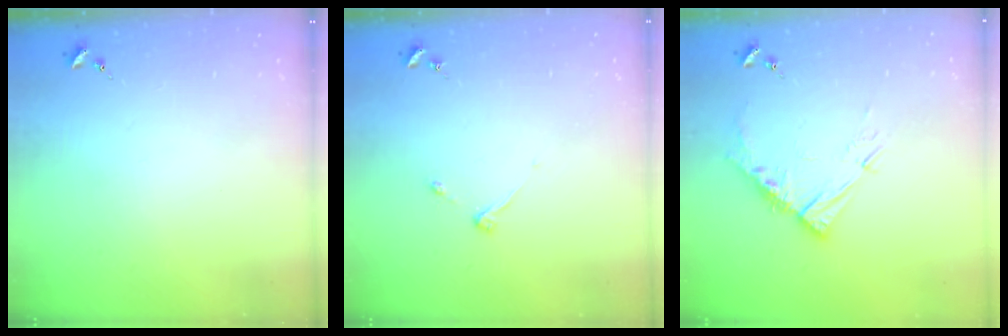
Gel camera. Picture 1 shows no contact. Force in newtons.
{"total": 3.7, "press": 3.6, "slide": 0.6}
{"total": 10.7, "press": 10.7, "slide": 0.9}